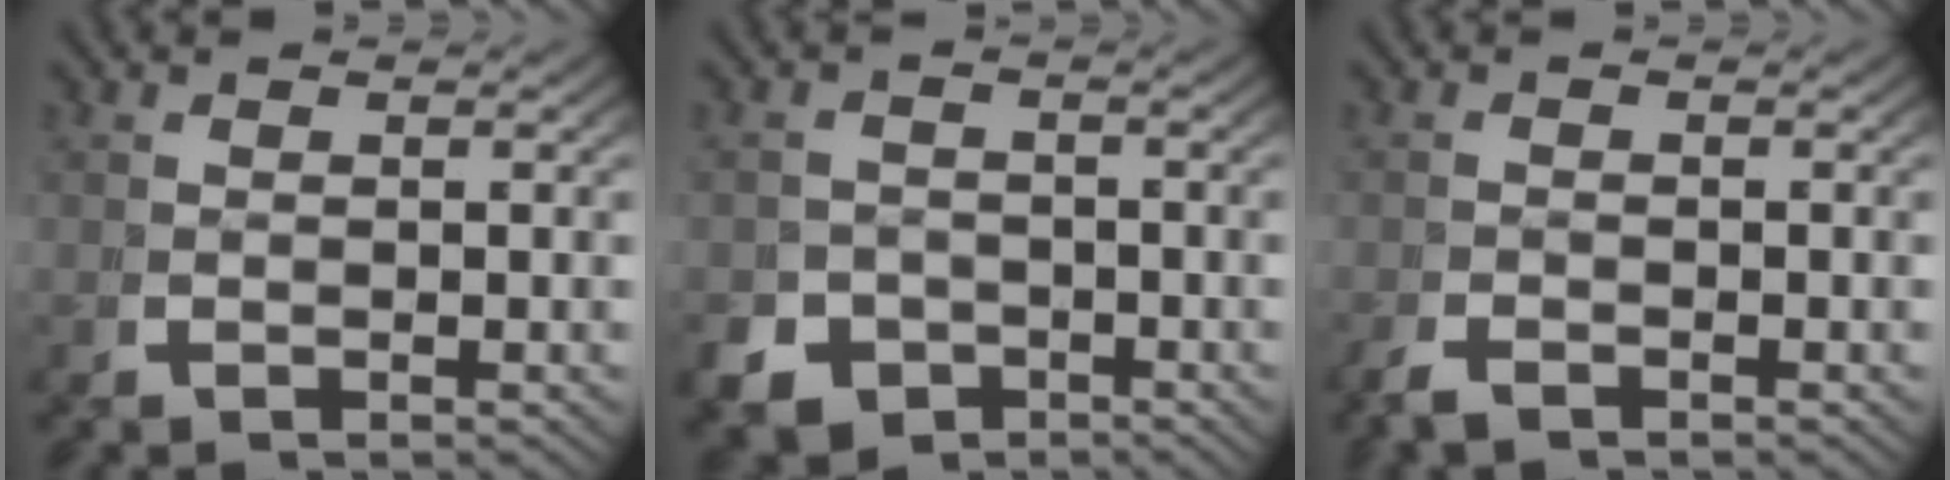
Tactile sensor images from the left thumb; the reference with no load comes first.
{"total": 6.6, "force": [-4.2, 4.7, 1.9], "torque": [-0.025, -0.029, -0.067]}
{"total": 1.1, "force": [-1.1, 0.1, 0.2], "torque": [-0.005, -0.007, -0.021]}